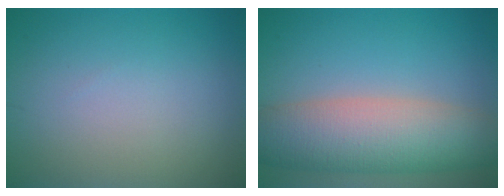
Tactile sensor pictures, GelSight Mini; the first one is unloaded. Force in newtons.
{"total": 8.9, "press": 8.8, "slide": 0.6}